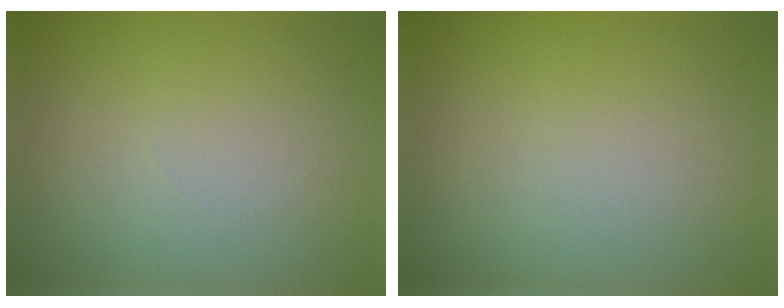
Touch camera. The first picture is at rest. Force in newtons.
{"total": 0.0}